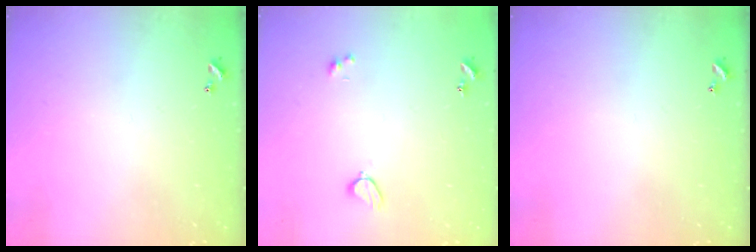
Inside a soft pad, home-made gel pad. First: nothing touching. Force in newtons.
{"total": 2.0, "press": 1.9, "slide": 0.6}
{"total": 0.0}